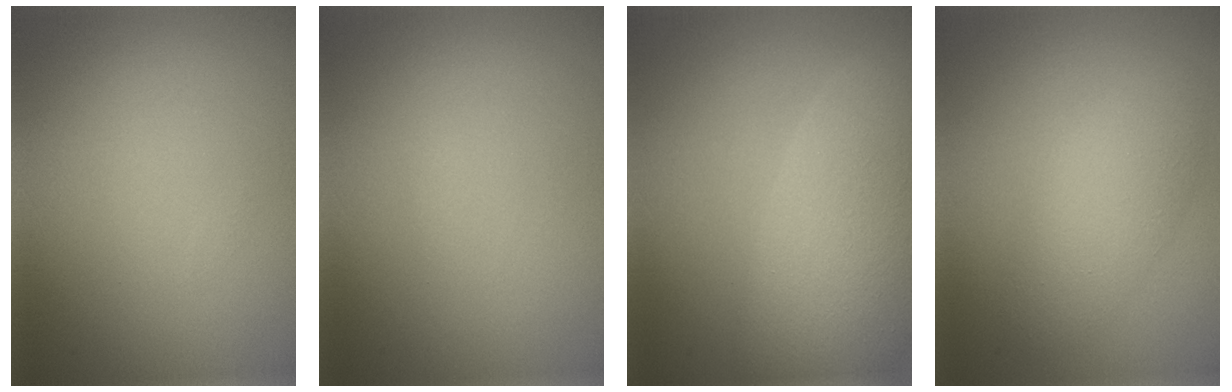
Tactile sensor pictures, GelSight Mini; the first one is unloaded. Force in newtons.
{"total": 0.0}
{"total": 10.4, "press": 10.4, "slide": 1.0}
{"total": 3.8, "press": 3.8, "slide": 0.1}